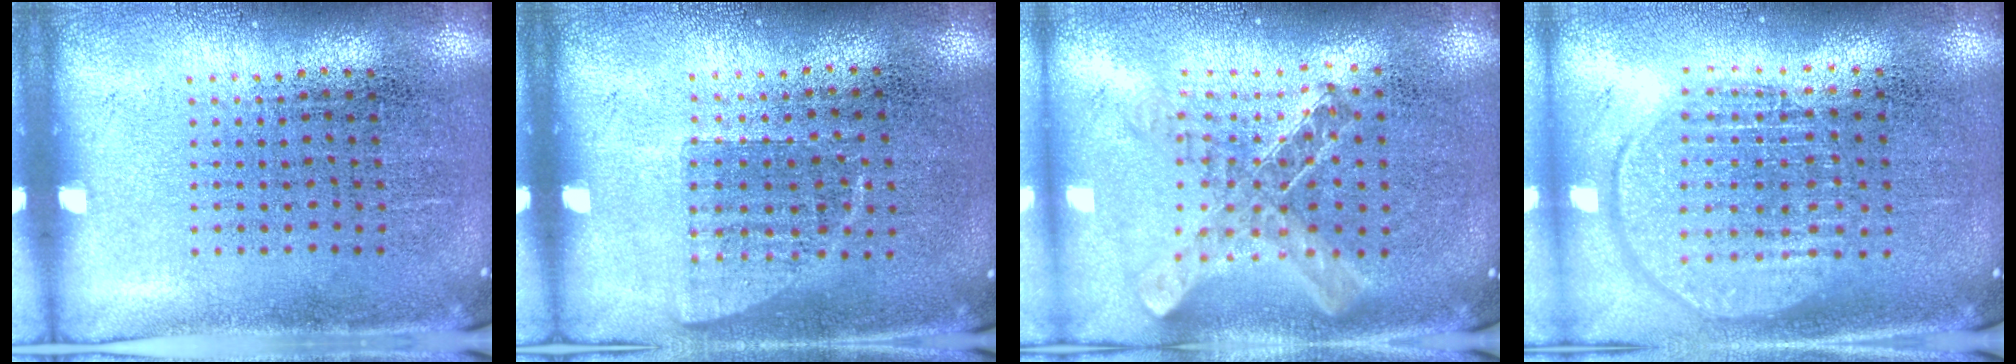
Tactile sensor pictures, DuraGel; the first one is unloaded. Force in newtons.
{"total": 0.7, "press": 0.7, "slide": 0.3}
{"total": 1.1, "press": 1.1, "slide": 0.2}
{"total": 1.9, "press": 1.6, "slide": 1.0}